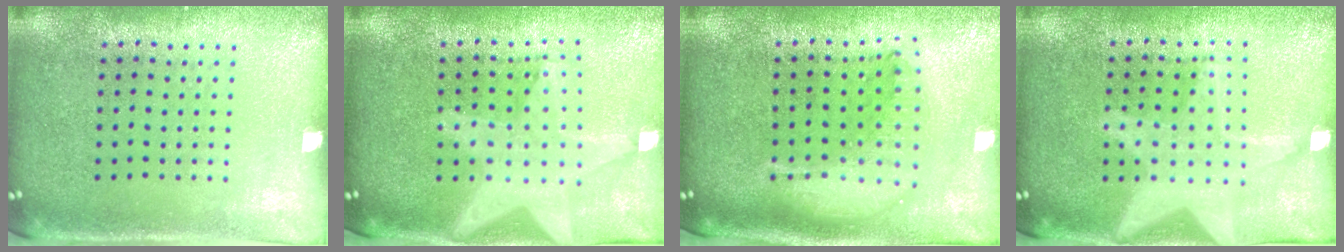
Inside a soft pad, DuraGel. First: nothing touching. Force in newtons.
{"total": 2.2, "press": 1.8, "slide": 1.3}
{"total": 2.1, "press": 1.6, "slide": 1.3}
{"total": 3.0, "press": 3.0, "slide": 0.3}